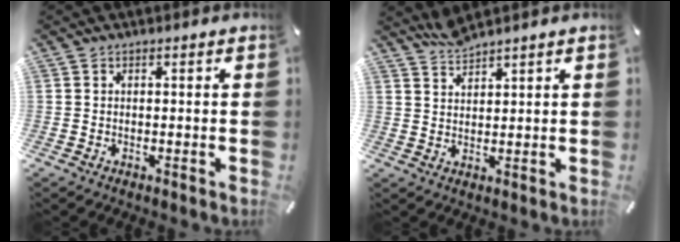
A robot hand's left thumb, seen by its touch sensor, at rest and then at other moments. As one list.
[{"total": 3.7, "force": [3.6, 0.4, 0.7], "torque": [-0.023, -0.021, 0.070]}]